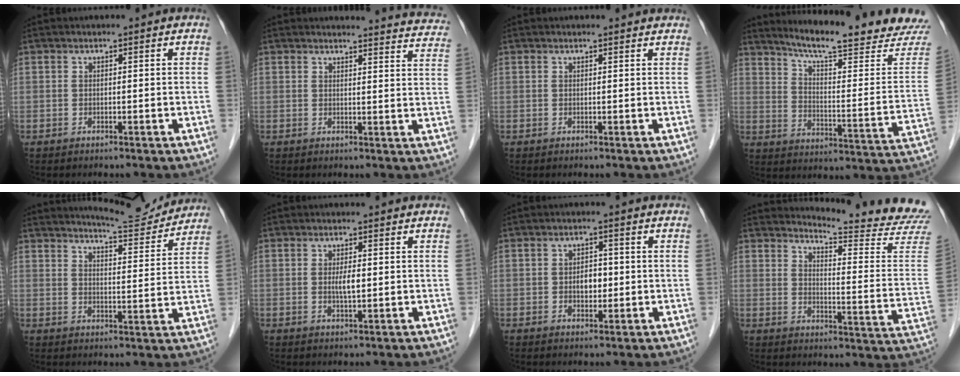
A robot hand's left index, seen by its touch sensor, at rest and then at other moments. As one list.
[{"total": 13.6, "force": [13.4, 1.2, 1.7], "torque": [0.011, -0.069, 0.115]}, {"total": 2.5, "force": [2.5, 0.3, 0.4], "torque": [-0.012, 0.003, 0.019]}, {"total": 21.3, "force": [19.5, 0.6, 8.6], "torque": [-0.129, -0.076, 0.254]}, {"total": 9.6, "force": [9.4, 0.6, 1.5], "torque": [-0.028, -0.009, 0.127]}, {"total": 2.2, "force": [0.0, 0.4, 2.2], "torque": [-0.043, -0.002, 0.002]}, {"total": 3.0, "force": [-0.3, 1.9, 2.3], "torque": [-0.035, 0.005, -0.002]}, {"total": 17.5, "force": [17.2, -1.2, 3.0], "torque": [-0.042, -0.149, 0.188]}]